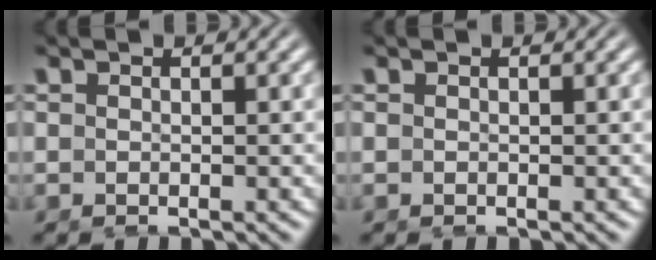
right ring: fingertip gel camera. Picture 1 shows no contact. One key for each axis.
{"total": 0.0}